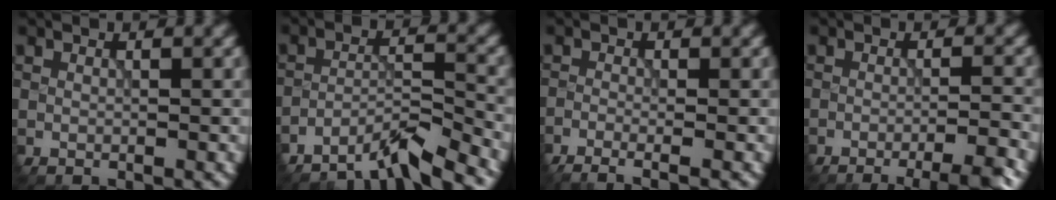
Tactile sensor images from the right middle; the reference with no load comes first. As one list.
[{"total": 5.0, "force": [-4.8, -0.5, 1.1], "torque": [-0.033, 0.011, -0.075]}, {"total": 3.0, "force": [-2.5, 0.3, 1.6], "torque": [-0.017, 0.005, -0.031]}, {"total": 5.3, "force": [-3.9, 0.3, 3.5], "torque": [-0.052, 0.006, -0.043]}]